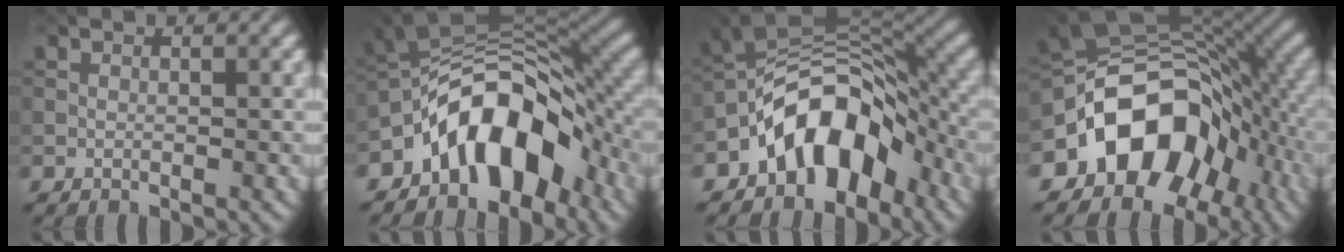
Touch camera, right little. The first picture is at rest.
{"total": 9.5, "force": [-4.9, 5.3, 6.2], "torque": [-0.078, 0.016, -0.096]}
{"total": 8.6, "force": [-4.5, 5.1, 5.2], "torque": [-0.059, 0.014, -0.093]}
{"total": 11.7, "force": [-4.8, 8.2, 6.8], "torque": [-0.092, 0.013, -0.099]}